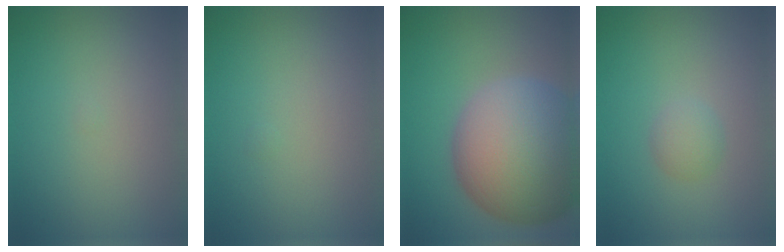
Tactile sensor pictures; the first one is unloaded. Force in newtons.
{"total": 0.0}
{"total": 15.5, "press": 15.5, "slide": 1.0}
{"total": 1.5, "press": 1.5, "slide": 0.0}